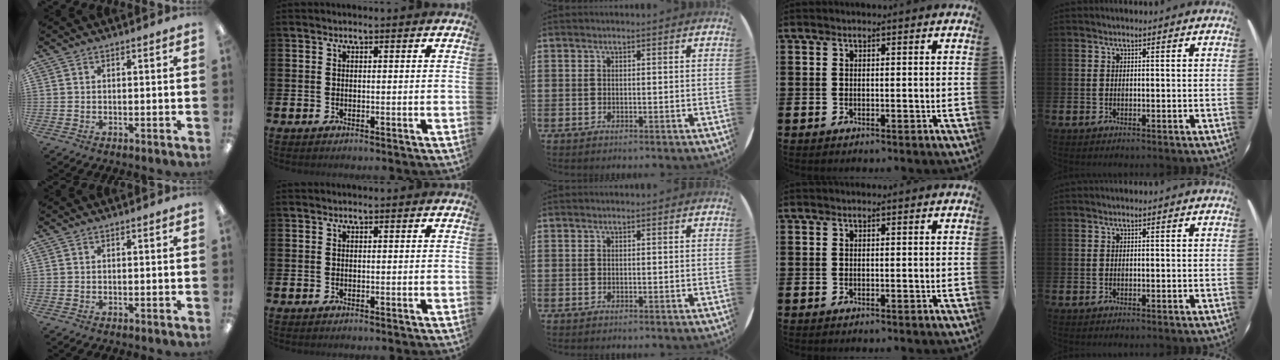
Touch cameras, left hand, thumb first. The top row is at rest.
{}